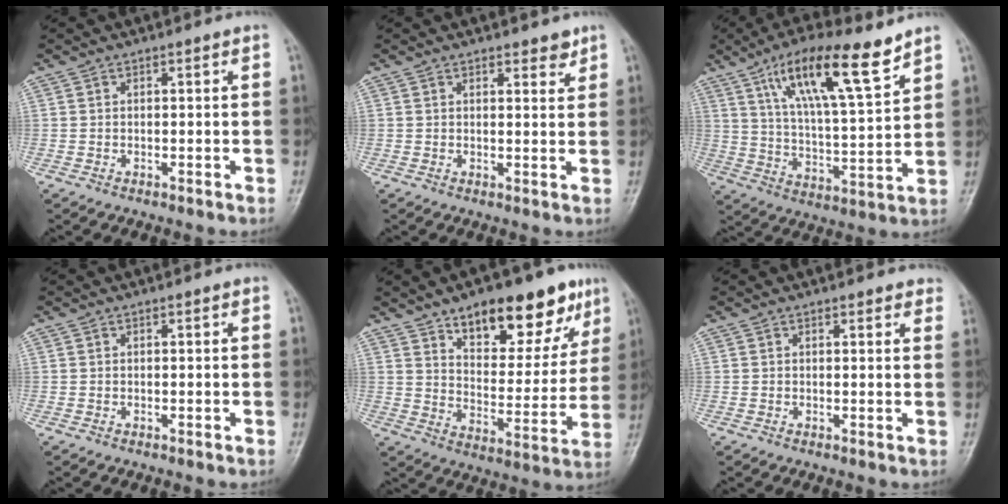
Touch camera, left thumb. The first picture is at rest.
{"total": 2.7, "force": [2.1, 1.1, 1.3], "torque": [-0.004, -0.014, 0.027]}
{"total": 16.9, "force": [10.2, 4.0, 12.9], "torque": [-0.209, -0.040, 0.184]}
{"total": 0.0}
{"total": 19.4, "force": [12.0, 8.9, 12.4], "torque": [-0.120, -0.053, 0.183]}
{"total": 3.8, "force": [3.3, 1.3, 1.3], "torque": [0.010, -0.007, 0.025]}